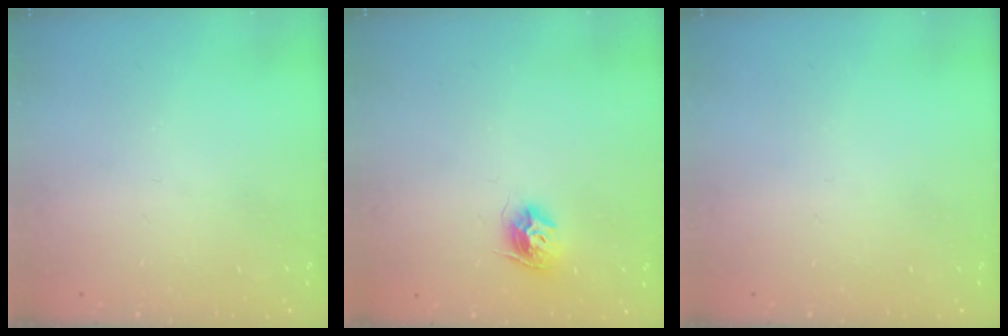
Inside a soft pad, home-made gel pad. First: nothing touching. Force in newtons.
{"total": 9.3, "press": 9.3, "slide": 0.3}
{"total": 0.0}